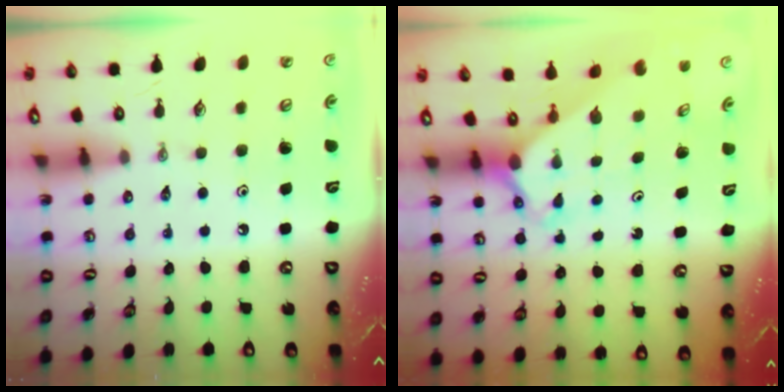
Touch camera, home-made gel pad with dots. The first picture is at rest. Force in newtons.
{"total": 2.7, "press": 2.7, "slide": 0.2}